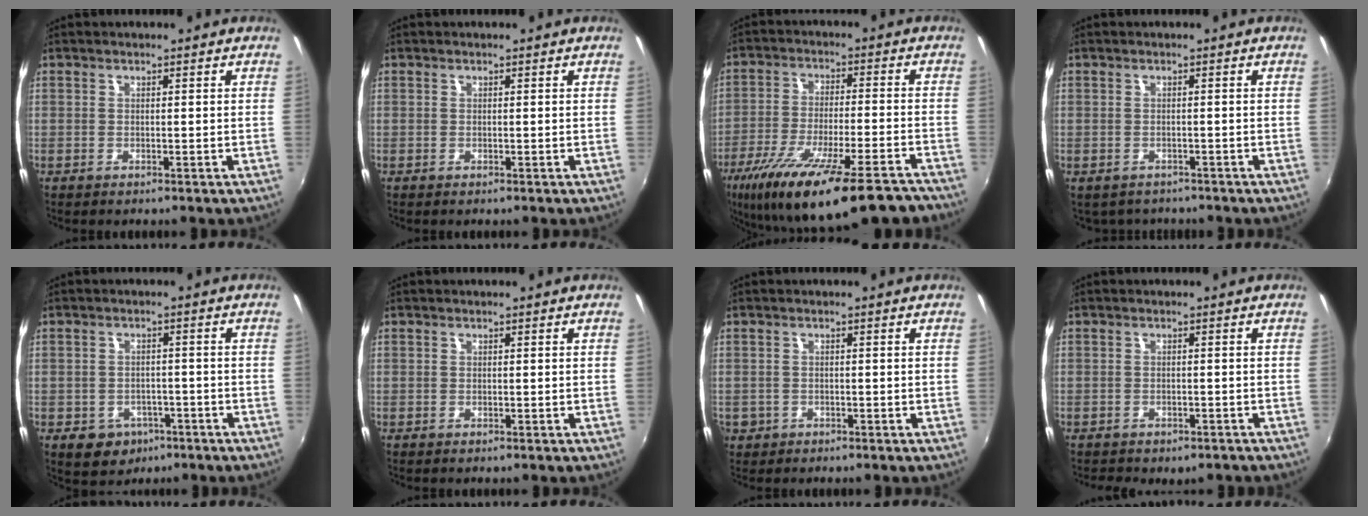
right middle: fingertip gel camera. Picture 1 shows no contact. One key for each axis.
{"total": 0.0}
{"total": 23.2, "fx": -17.5, "fy": 4.7, "fz": 14.5, "tx": -0.258, "ty": -0.061, "tz": -0.269}
{"total": 3.0, "fx": -2.4, "fy": 1.7, "fz": 0.5, "tx": -0.016, "ty": -0.013, "tz": -0.031}
{"total": 7.1, "fx": -3.5, "fy": 5.7, "fz": 2.4, "tx": -0.065, "ty": -0.003, "tz": -0.039}
{"total": 0.0}
{"total": 3.2, "fx": -1.2, "fy": 2.8, "fz": 1.1, "tx": -0.031, "ty": -0.004, "tz": -0.015}
{"total": 4.9, "fx": -3.7, "fy": 2.5, "fz": 2.0, "tx": -0.044, "ty": -0.019, "tz": -0.046}